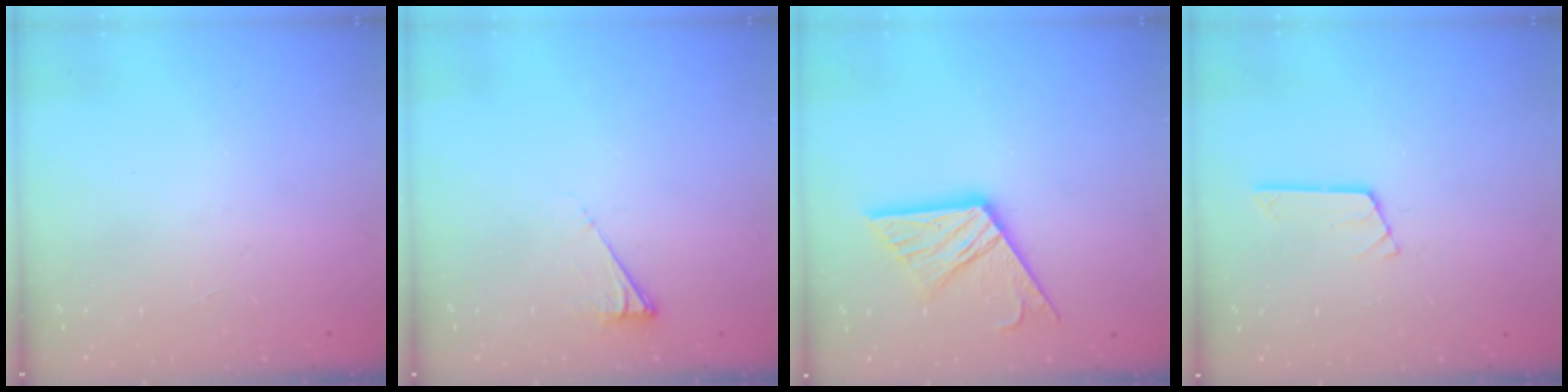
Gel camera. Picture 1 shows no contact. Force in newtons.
{"total": 4.1, "press": 4.0, "slide": 0.6}
{"total": 14.7, "press": 14.6, "slide": 1.4}
{"total": 2.7, "press": 2.7, "slide": 0.3}